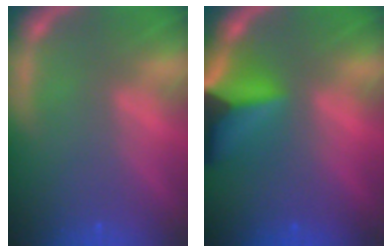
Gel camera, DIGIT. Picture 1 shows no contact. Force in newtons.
{"total": 9.0}